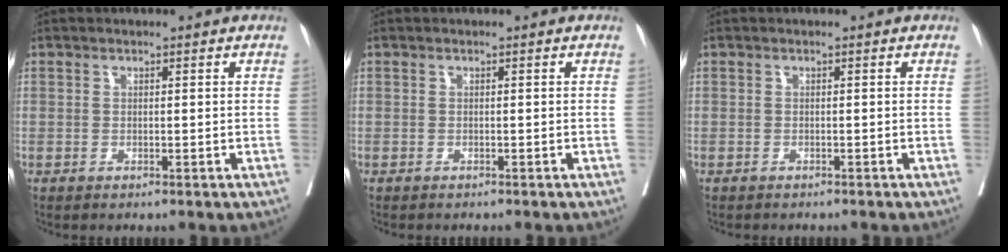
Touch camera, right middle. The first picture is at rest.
{"total": 1.2, "force": [-1.1, 0.3, 0.4], "torque": [-0.019, -0.005, -0.015]}
{"total": 2.1, "force": [-1.9, 0.6, 0.6], "torque": [-0.022, -0.006, -0.023]}